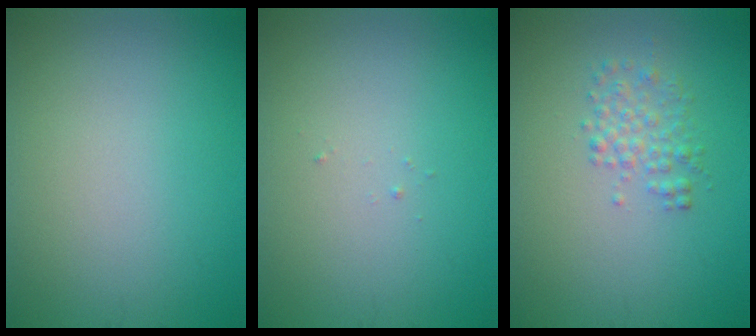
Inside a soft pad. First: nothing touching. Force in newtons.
{"total": 0.0}
{"total": 2.0, "press": 2.0, "slide": 0.0}